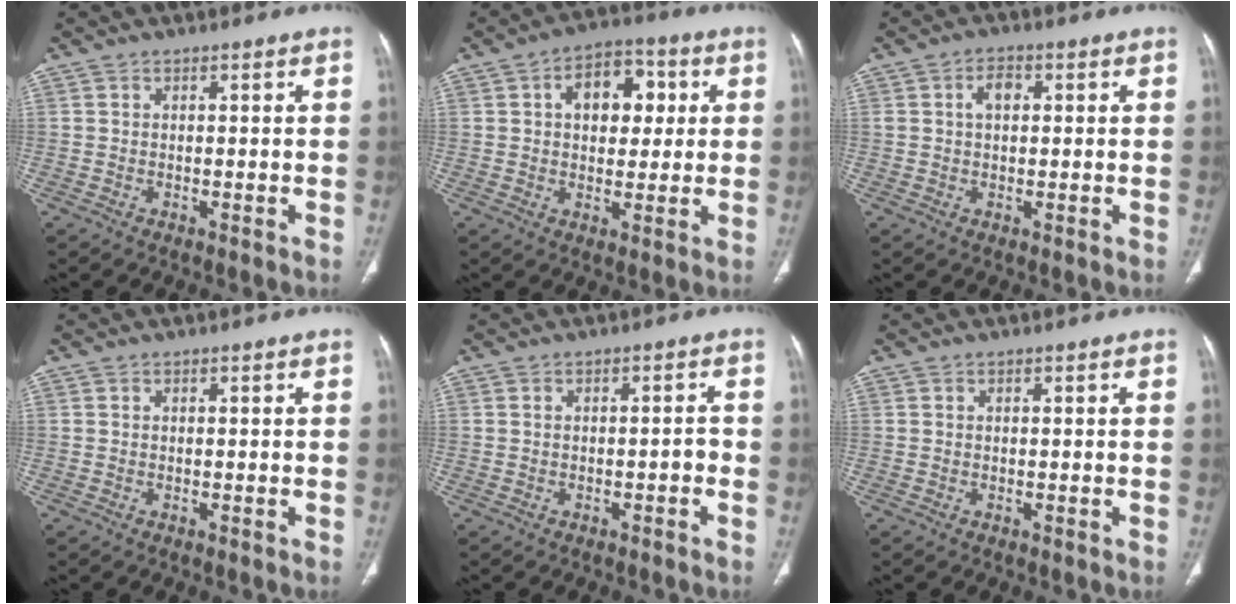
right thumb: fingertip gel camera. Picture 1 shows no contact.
{"total": 10.5, "force": [2.4, 6.8, 7.5], "torque": [-0.073, 0.012, 0.033]}
{"total": 3.3, "force": [0.7, 2.1, 2.4], "torque": [-0.039, 0.010, 0.011]}
{"total": 0.0}
{"total": 1.5, "force": [-0.7, 0.6, 1.2], "torque": [-0.014, 0.009, -0.012]}
{"total": 0.0}